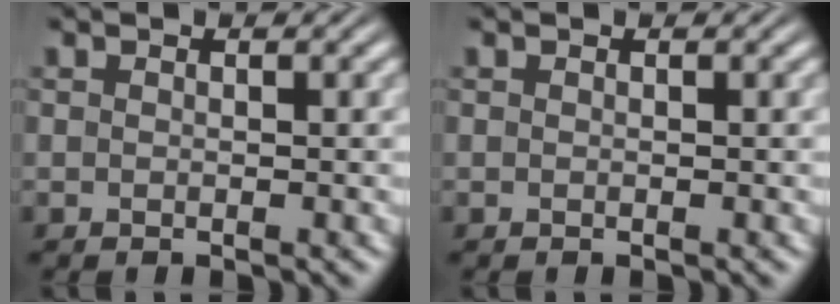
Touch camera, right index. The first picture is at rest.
{"total": 0.0}